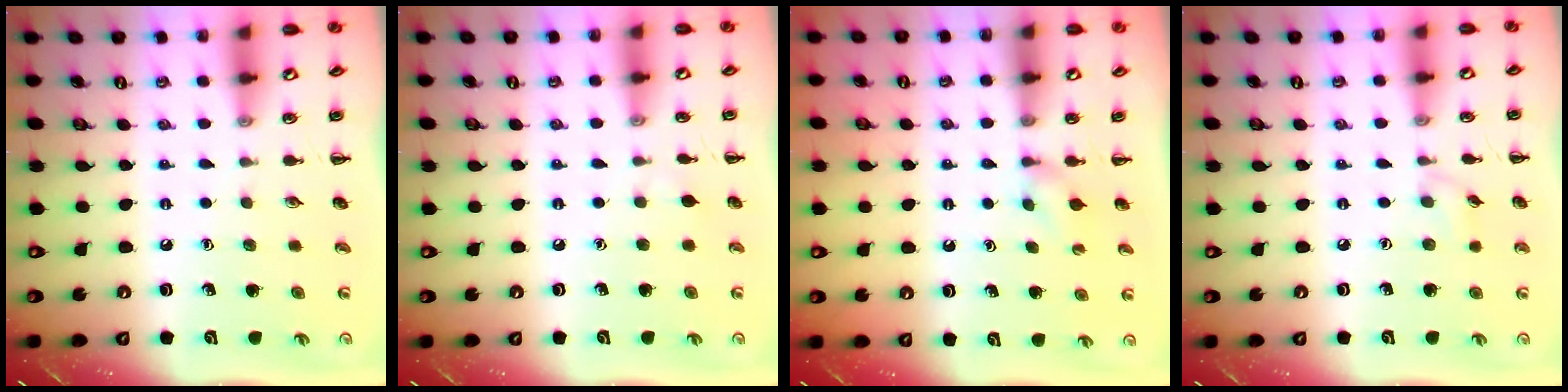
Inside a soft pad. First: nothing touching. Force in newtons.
{"total": 3.0, "press": 2.7, "slide": 1.2}
{"total": 2.9, "press": 2.7, "slide": 1.0}
{"total": 3.1, "press": 2.9, "slide": 1.1}